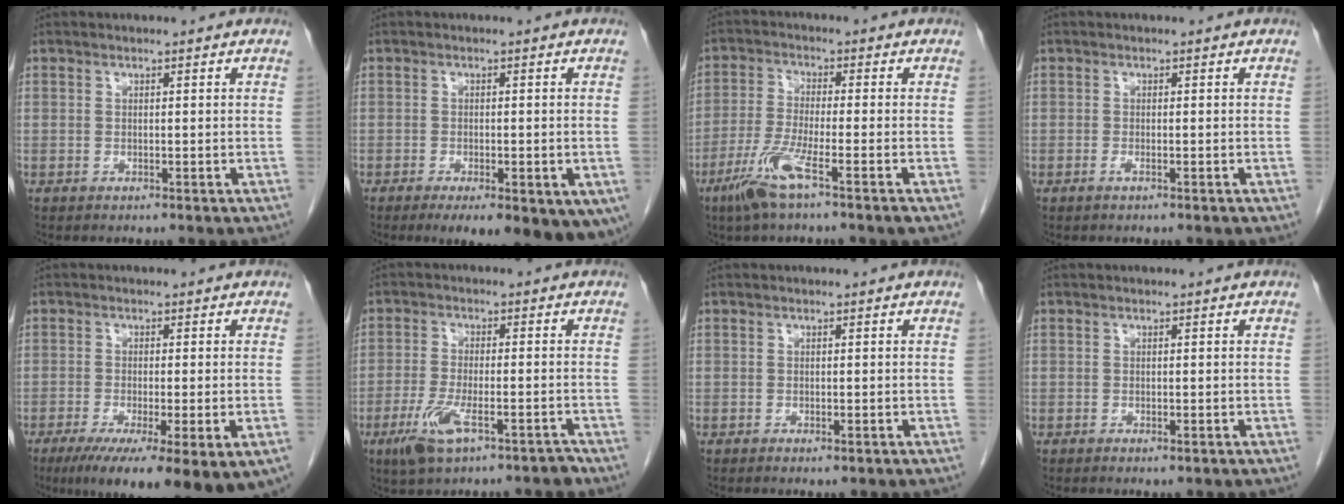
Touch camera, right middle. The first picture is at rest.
{"total": 15.8, "force": [-9.6, 6.3, 10.8], "torque": [-0.122, -0.023, -0.117]}
{"total": 7.0, "force": [-4.0, -0.3, 5.7], "torque": [-0.123, -0.014, -0.082]}
{"total": 0.6, "force": [-0.4, 0.0, 0.5], "torque": [-0.012, 0.000, -0.006]}
{"total": 15.5, "force": [-9.6, 2.8, 11.8], "torque": [-0.145, -0.033, -0.140]}
{"total": 7.5, "force": [-4.6, 2.1, 5.5], "torque": [-0.108, -0.009, -0.075]}
{"total": 0.8, "force": [-0.4, 0.2, 0.6], "torque": [-0.012, -0.003, -0.002]}
{"total": 0.6, "force": [-0.3, 0.1, 0.5], "torque": [-0.010, -0.003, -0.002]}